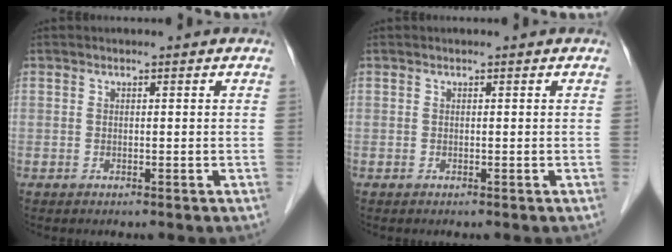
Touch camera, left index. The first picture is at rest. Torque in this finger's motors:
{"motor_torque": [0.00, 0.00, 0.01, 0.00]}